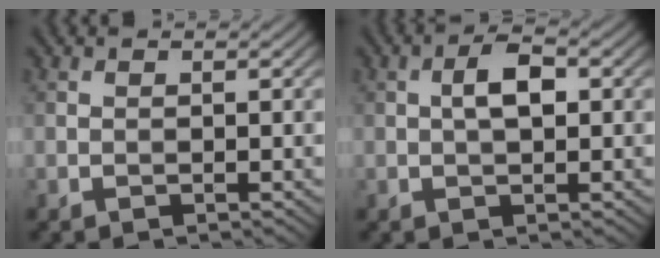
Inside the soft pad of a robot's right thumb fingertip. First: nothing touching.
{"total": 3.6, "force": [0.4, 1.6, 3.2], "torque": [-0.059, 0.007, 0.002]}